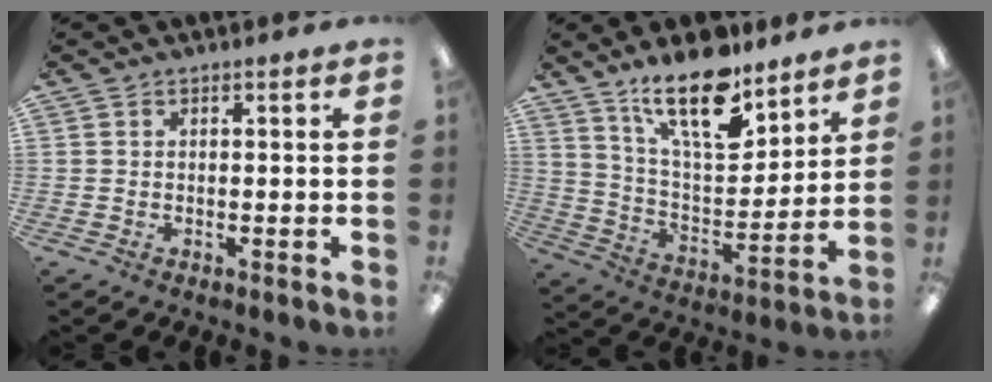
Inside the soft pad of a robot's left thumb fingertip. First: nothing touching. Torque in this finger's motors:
{"motor_torque": [0.88, 0.13, 1.38, -1.37, 0.39]}